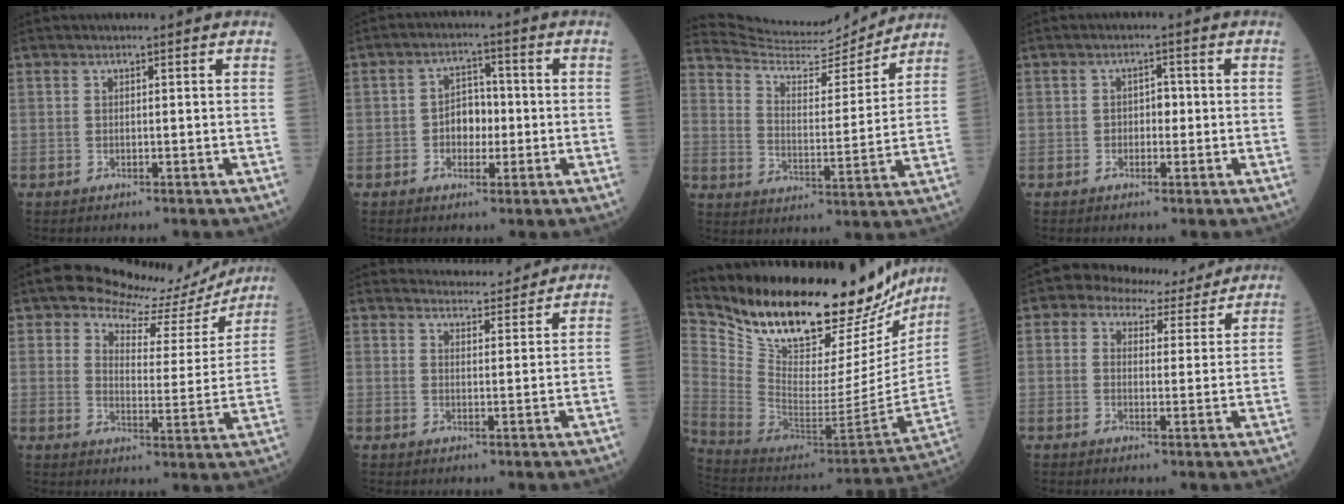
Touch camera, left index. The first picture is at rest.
{"total": 4.7, "force": [-1.5, 3.1, 3.2], "torque": [-0.048, 0.012, -0.032]}
{"total": 13.3, "force": [13.1, 0.8, 1.6], "torque": [-0.034, -0.011, 0.199]}
{"total": 2.4, "force": [-1.0, 1.5, 1.6], "torque": [-0.012, 0.003, -0.023]}
{"total": 12.2, "force": [10.9, 5.1, 2.5], "torque": [-0.021, -0.013, 0.121]}
{"total": 6.0, "force": [5.9, 1.1, 0.3], "torque": [0.002, 0.004, 0.067]}
{"total": 32.4, "force": [26.9, 9.1, 15.7], "torque": [-0.267, -0.061, 0.383]}
{"total": 6.4, "force": [5.2, 3.4, 1.5], "torque": [-0.015, 0.014, 0.057]}